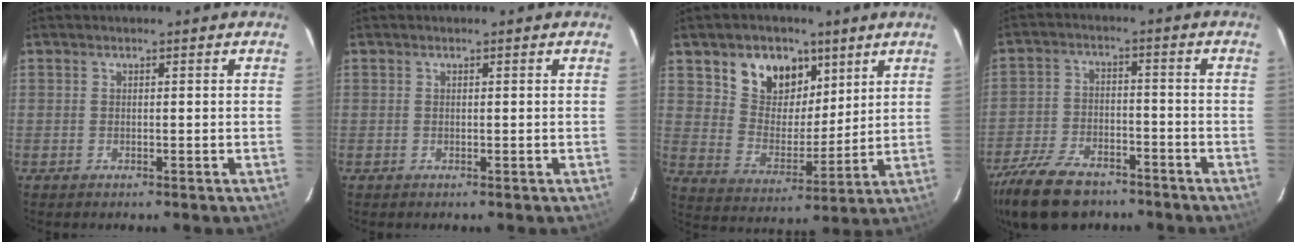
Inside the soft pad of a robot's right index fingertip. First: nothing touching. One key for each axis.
{"total": 0.0}
{"total": 12.5, "fx": 6.9, "fy": 8.8, "fz": 5.7, "tx": -0.114, "ty": 0.016, "tz": 0.130}
{"total": 16.5, "fx": -12.2, "fy": 7.8, "fz": 8.0, "tx": -0.193, "ty": -0.017, "tz": -0.212}